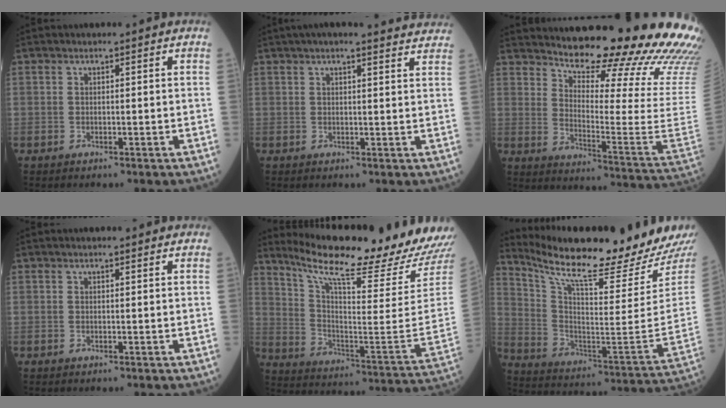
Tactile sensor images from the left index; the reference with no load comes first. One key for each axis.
{"total": 11.8, "fx": 10.6, "fy": 1.2, "fz": 5.0, "tx": -0.061, "ty": 0.027, "tz": 0.116}
{"total": 28.5, "fx": 24.8, "fy": 1.4, "fz": 14.2, "tx": -0.194, "ty": -0.127, "tz": 0.307}
{"total": 1.8, "fx": 1.7, "fy": 0.2, "fz": 0.7, "tx": -0.011, "ty": 0.013, "tz": 0.020}
{"total": 25.4, "fx": 23.0, "fy": -0.5, "fz": 10.9, "tx": -0.193, "ty": -0.096, "tz": 0.330}
{"total": 23.4, "fx": 21.0, "fy": -0.6, "fz": 10.2, "tx": -0.189, "ty": -0.089, "tz": 0.319}